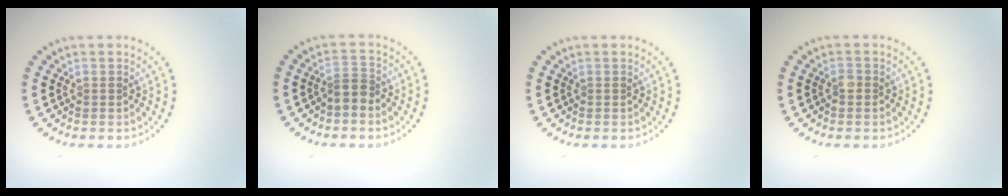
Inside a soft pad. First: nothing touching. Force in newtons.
{"total": 2.1, "press": 1.6, "slide": 1.4}
{"total": 0.0}
{"total": 0.8, "press": 0.7, "slide": 0.3}